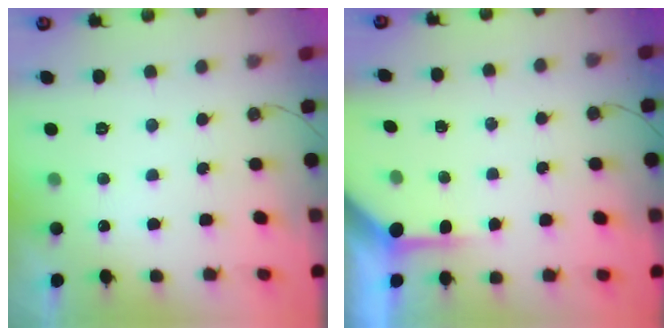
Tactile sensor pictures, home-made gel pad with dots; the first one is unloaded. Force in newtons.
{"total": 3.8, "press": 3.8, "slide": 0.5}